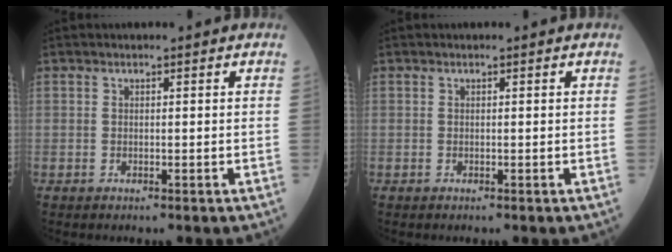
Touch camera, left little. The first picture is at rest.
{"total": 0.0}